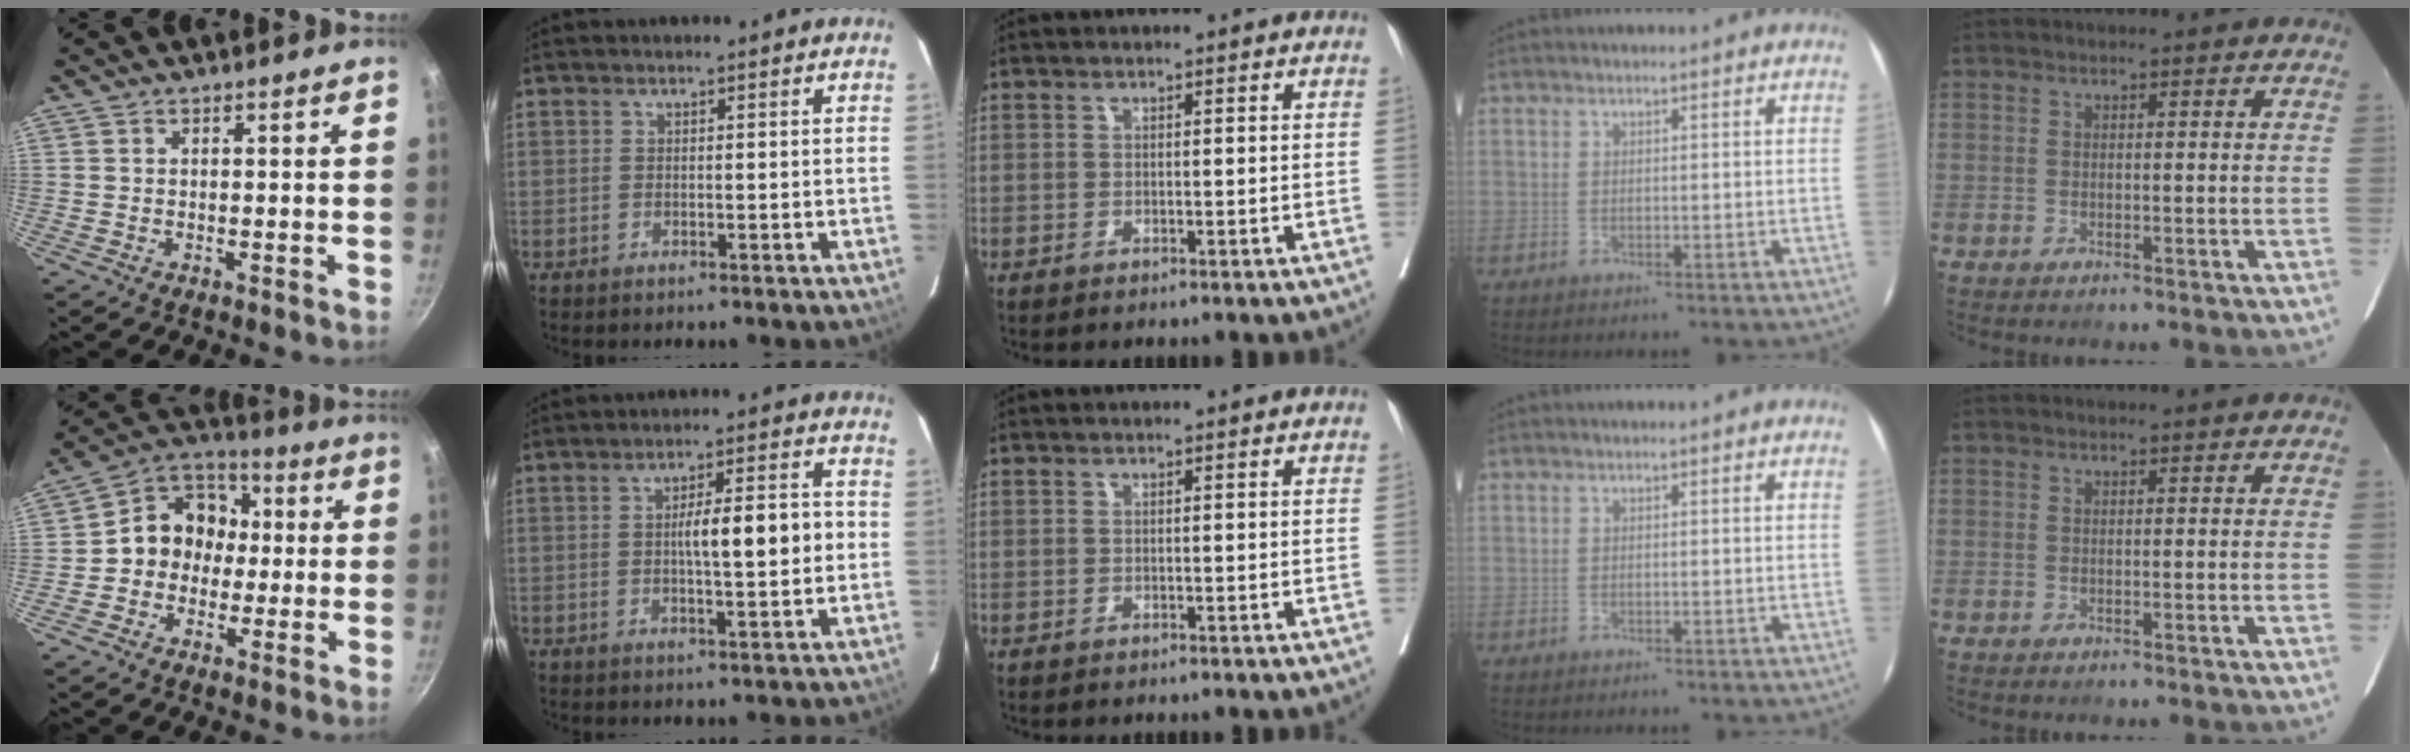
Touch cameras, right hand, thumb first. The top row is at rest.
{"thumb": {"total": 12.2, "force": [-0.5, 10.3, 6.5], "torque": [-0.064, 0.036, -0.024]}, "index": {"total": 8.0, "force": [-0.1, 1.2, 7.9], "torque": [-0.123, 0.016, 0.001]}}